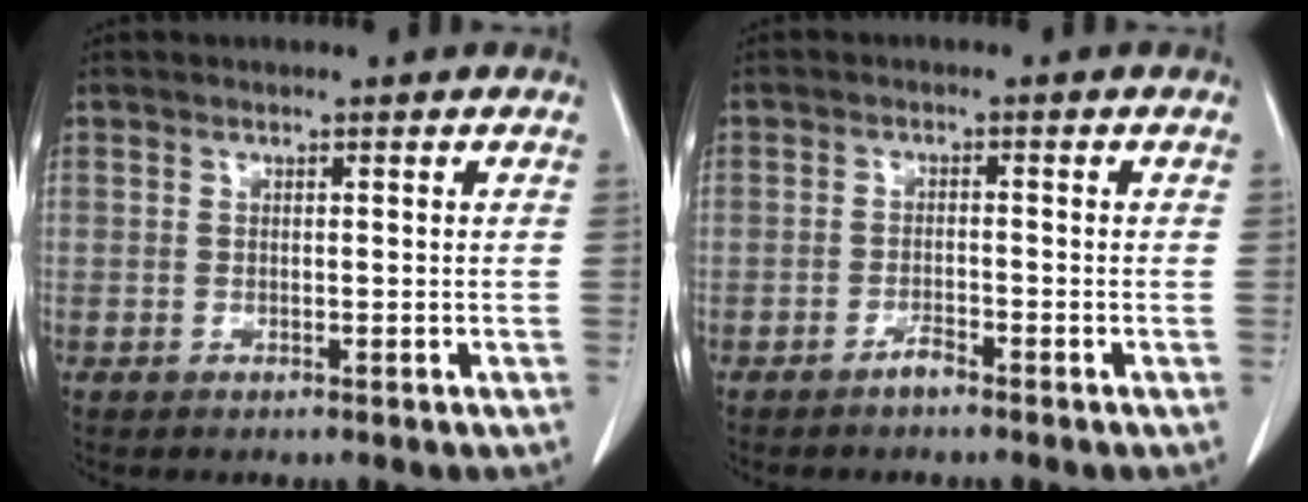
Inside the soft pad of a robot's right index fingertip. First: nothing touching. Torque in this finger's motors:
{"motor_torque": [-0.33, -0.05, -0.21, -0.06]}